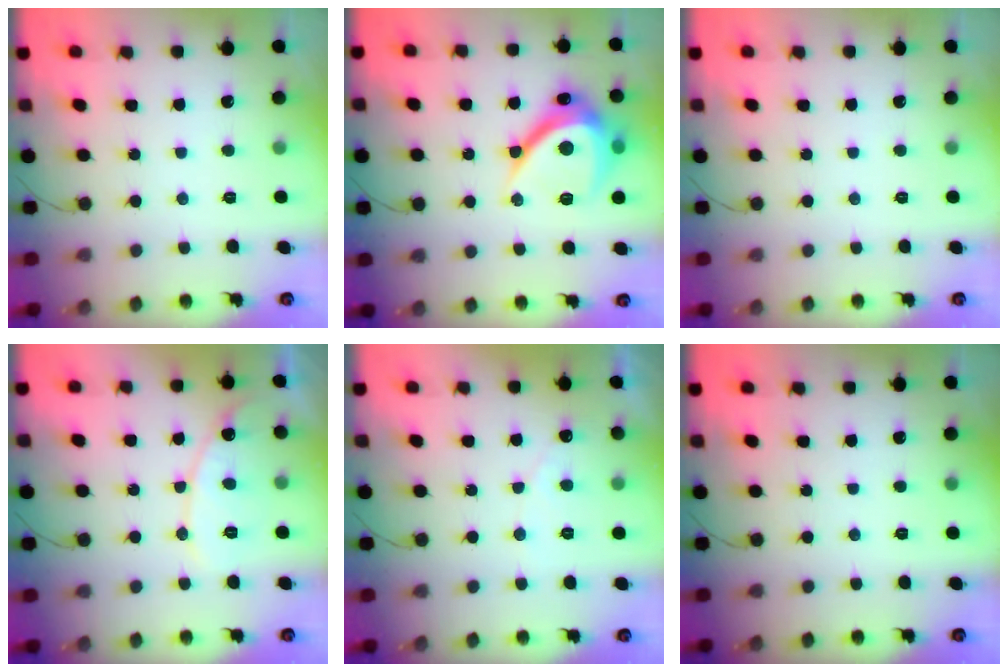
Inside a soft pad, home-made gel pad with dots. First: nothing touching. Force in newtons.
{"total": 14.7, "press": 14.7, "slide": 0.5}
{"total": 0.0}
{"total": 9.9, "press": 9.9, "slide": 0.8}
{"total": 3.4, "press": 3.4, "slide": 0.1}
{"total": 0.0}